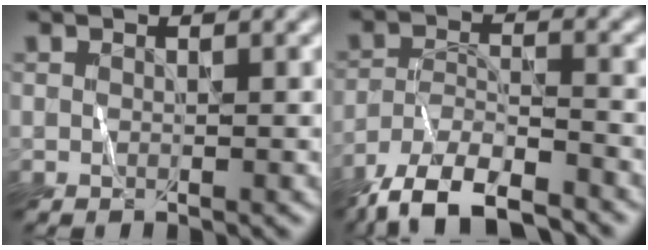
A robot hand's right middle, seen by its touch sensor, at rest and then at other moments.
{"total": 7.6, "force": [-6.6, 1.6, 3.4], "torque": [-0.062, -0.005, -0.122]}